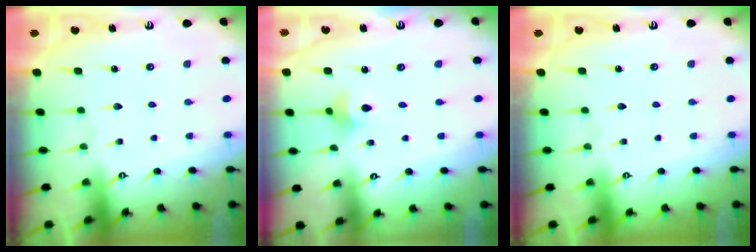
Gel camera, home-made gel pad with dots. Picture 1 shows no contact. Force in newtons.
{"total": 3.1, "press": 3.0, "slide": 0.6}
{"total": 0.0}